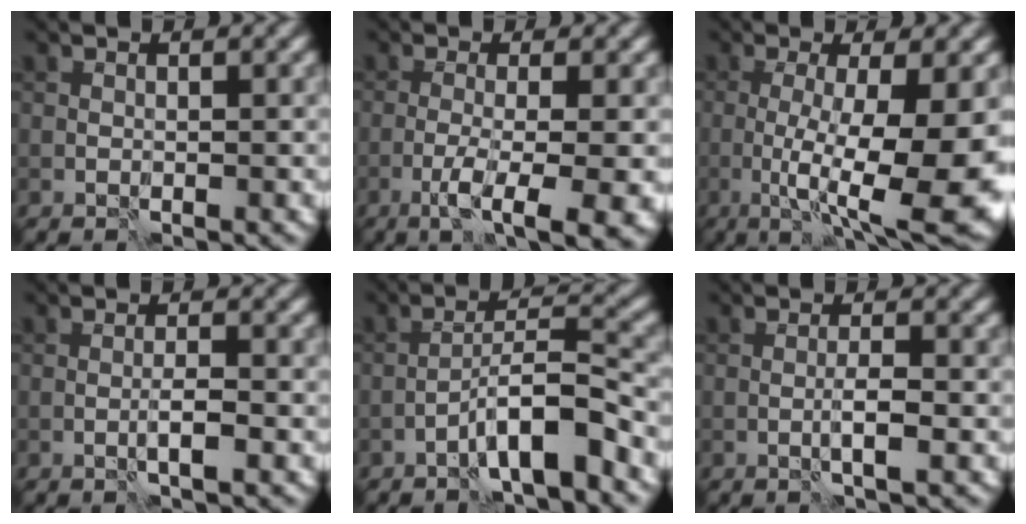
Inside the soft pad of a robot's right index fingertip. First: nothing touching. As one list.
[{"total": 7.1, "force": [-3.4, 1.8, 6.0], "torque": [-0.084, -0.004, -0.056]}, {"total": 11.5, "force": [-1.7, 2.8, 11.0], "torque": [-0.164, -0.020, -0.019]}, {"total": 1.5, "force": [-0.5, 0.1, 1.4], "torque": [-0.024, 0.003, -0.011]}, {"total": 5.0, "force": [-2.9, 0.8, 3.9], "torque": [-0.063, 0.022, -0.053]}, {"total": 1.6, "force": [-0.4, 0.2, 1.6], "torque": [-0.028, 0.003, -0.010]}]